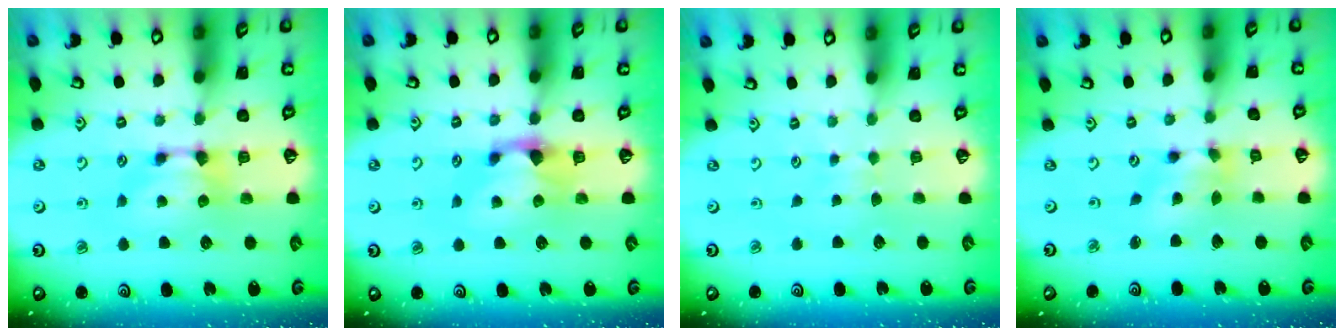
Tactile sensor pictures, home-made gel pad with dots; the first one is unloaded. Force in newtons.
{"total": 0.7, "press": 0.4, "slide": 0.6}
{"total": 3.4, "press": 3.4, "slide": 0.3}
{"total": 2.9, "press": 2.4, "slide": 1.6}